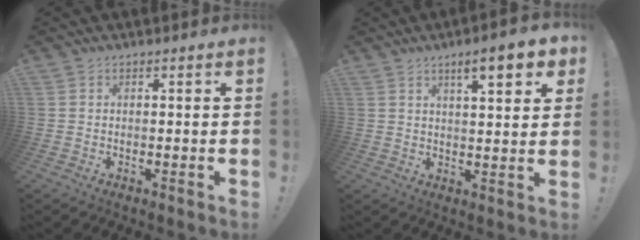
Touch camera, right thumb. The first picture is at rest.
{"total": 9.2, "force": [4.9, 1.9, 7.6], "torque": [-0.092, -0.026, 0.073]}